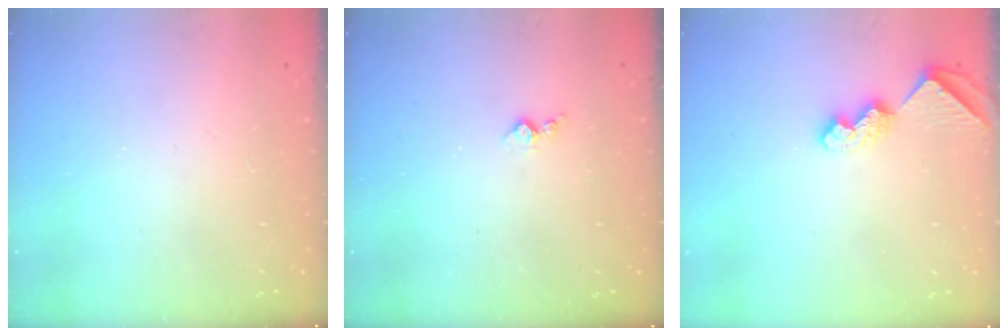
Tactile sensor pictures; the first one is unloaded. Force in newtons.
{"total": 3.7, "press": 3.7, "slide": 0.4}
{"total": 8.0, "press": 8.0, "slide": 0.8}